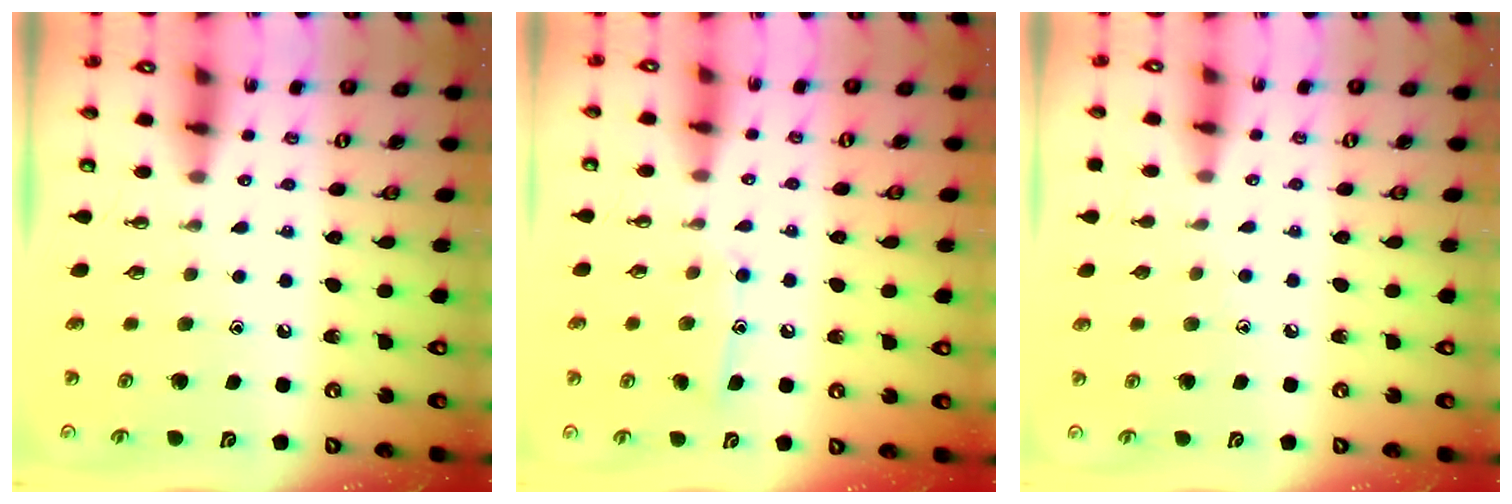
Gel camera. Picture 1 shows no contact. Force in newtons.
{"total": 8.2, "press": 8.2, "slide": 0.6}
{"total": 4.9, "press": 4.8, "slide": 0.7}